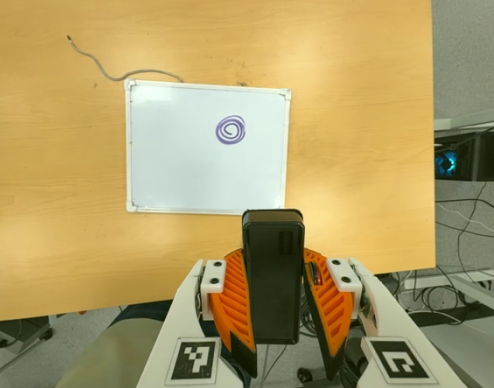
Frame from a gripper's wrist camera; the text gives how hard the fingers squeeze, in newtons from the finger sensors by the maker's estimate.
{"total": 10.0, "left": 8.2, "right": 11.9}